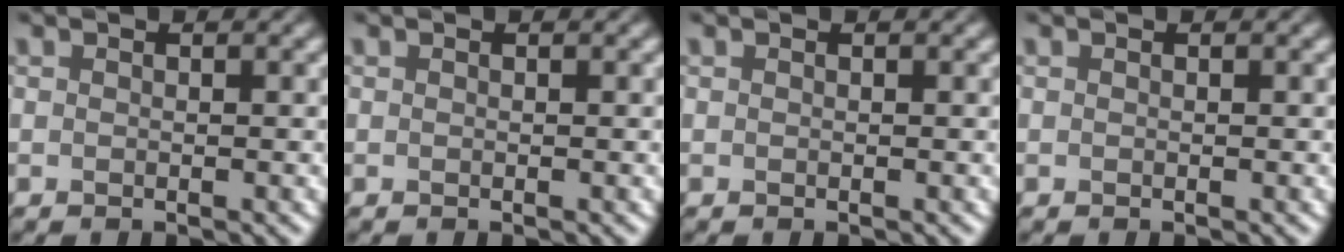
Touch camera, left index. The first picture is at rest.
{"total": 0.0}
{"total": 0.0}
{"total": 0.0}